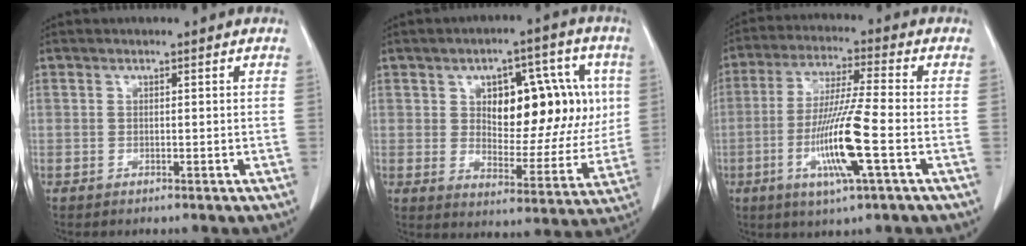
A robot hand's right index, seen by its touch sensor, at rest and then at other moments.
{"total": 16.8, "force": [3.9, 8.4, 14.0], "torque": [-0.191, 0.022, 0.066]}
{"total": 12.3, "force": [-3.6, -0.1, 11.8], "torque": [-0.235, -0.016, -0.072]}